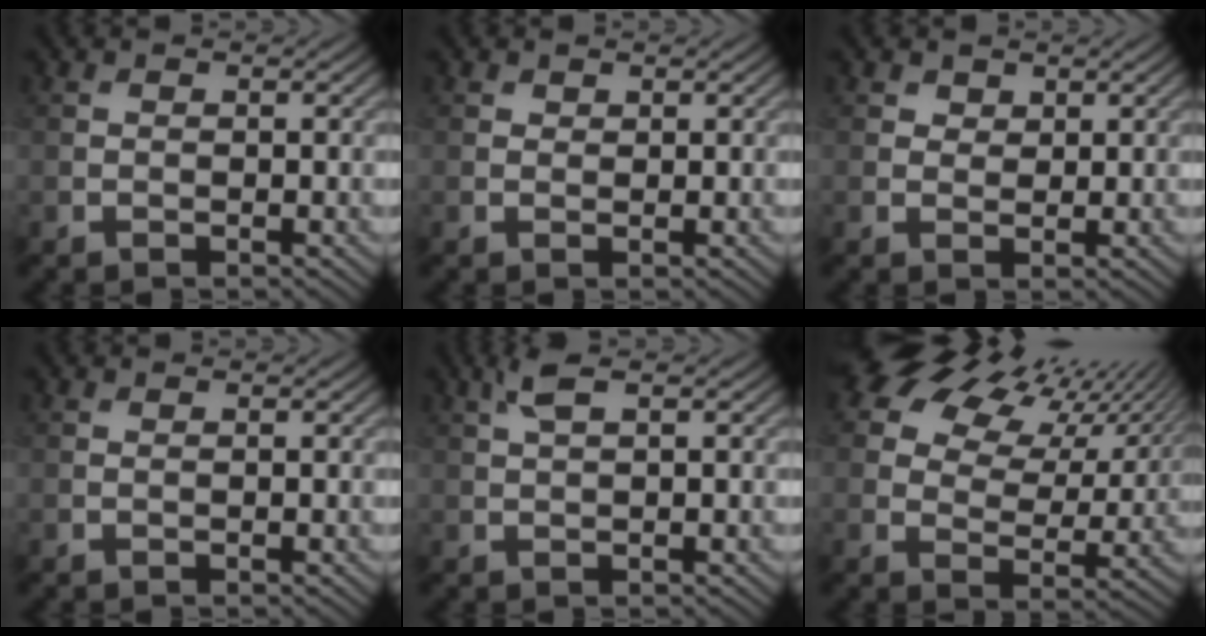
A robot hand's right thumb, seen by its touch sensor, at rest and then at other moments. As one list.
[{"total": 0.7, "force": [0.6, 0.5, 0.0], "torque": [0.000, 0.001, 0.009]}, {"total": 1.6, "force": [1.1, 1.1, 0.4], "torque": [-0.012, -0.002, 0.018]}, {"total": 0.0}, {"total": 2.9, "force": [1.6, 0.8, 2.3], "torque": [-0.059, 0.013, 0.032]}, {"total": 14.3, "force": [9.3, 6.7, 8.6], "torque": [-0.177, 0.044, 0.145]}]